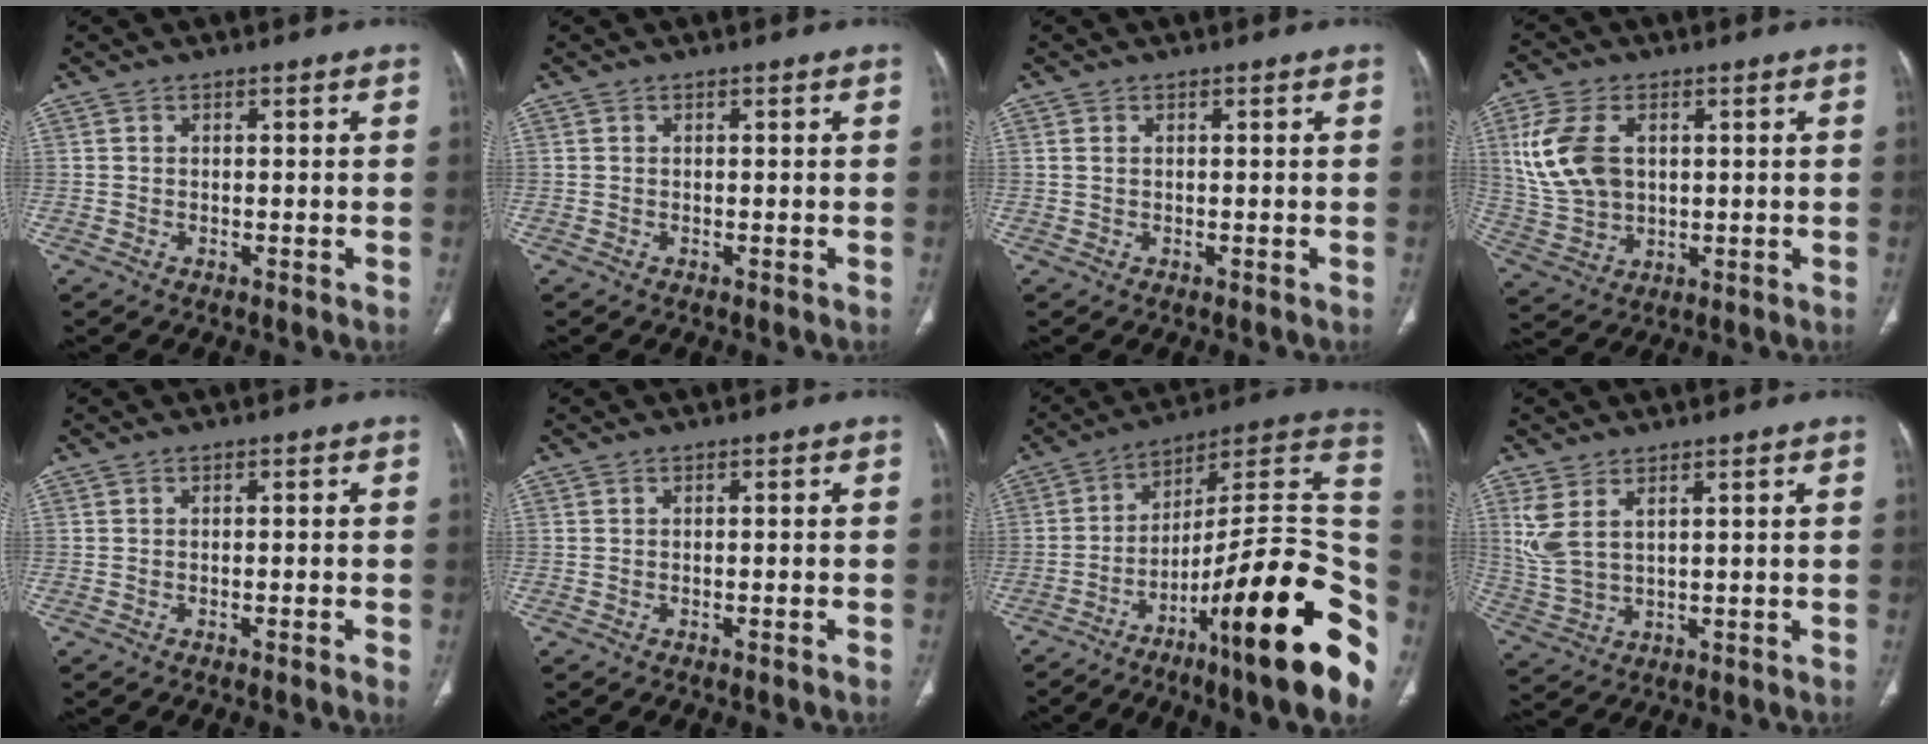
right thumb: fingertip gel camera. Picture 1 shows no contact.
{"total": 0.0}
{"total": 0.9, "force": [0.2, 0.6, 0.6], "torque": [-0.018, 0.003, 0.007]}
{"total": 12.8, "force": [3.0, 8.4, 9.2], "torque": [-0.190, -0.001, 0.068]}
{"total": 1.6, "force": [-0.7, 0.1, 1.5], "torque": [-0.029, 0.000, -0.008]}
{"total": 1.0, "force": [-0.6, 0.0, 0.7], "torque": [-0.019, 0.007, -0.003]}
{"total": 30.4, "force": [-12.0, 6.3, 27.2], "torque": [-0.308, 0.070, -0.179]}
{"total": 6.4, "force": [2.7, 3.0, 5.0], "torque": [-0.120, -0.008, 0.070]}